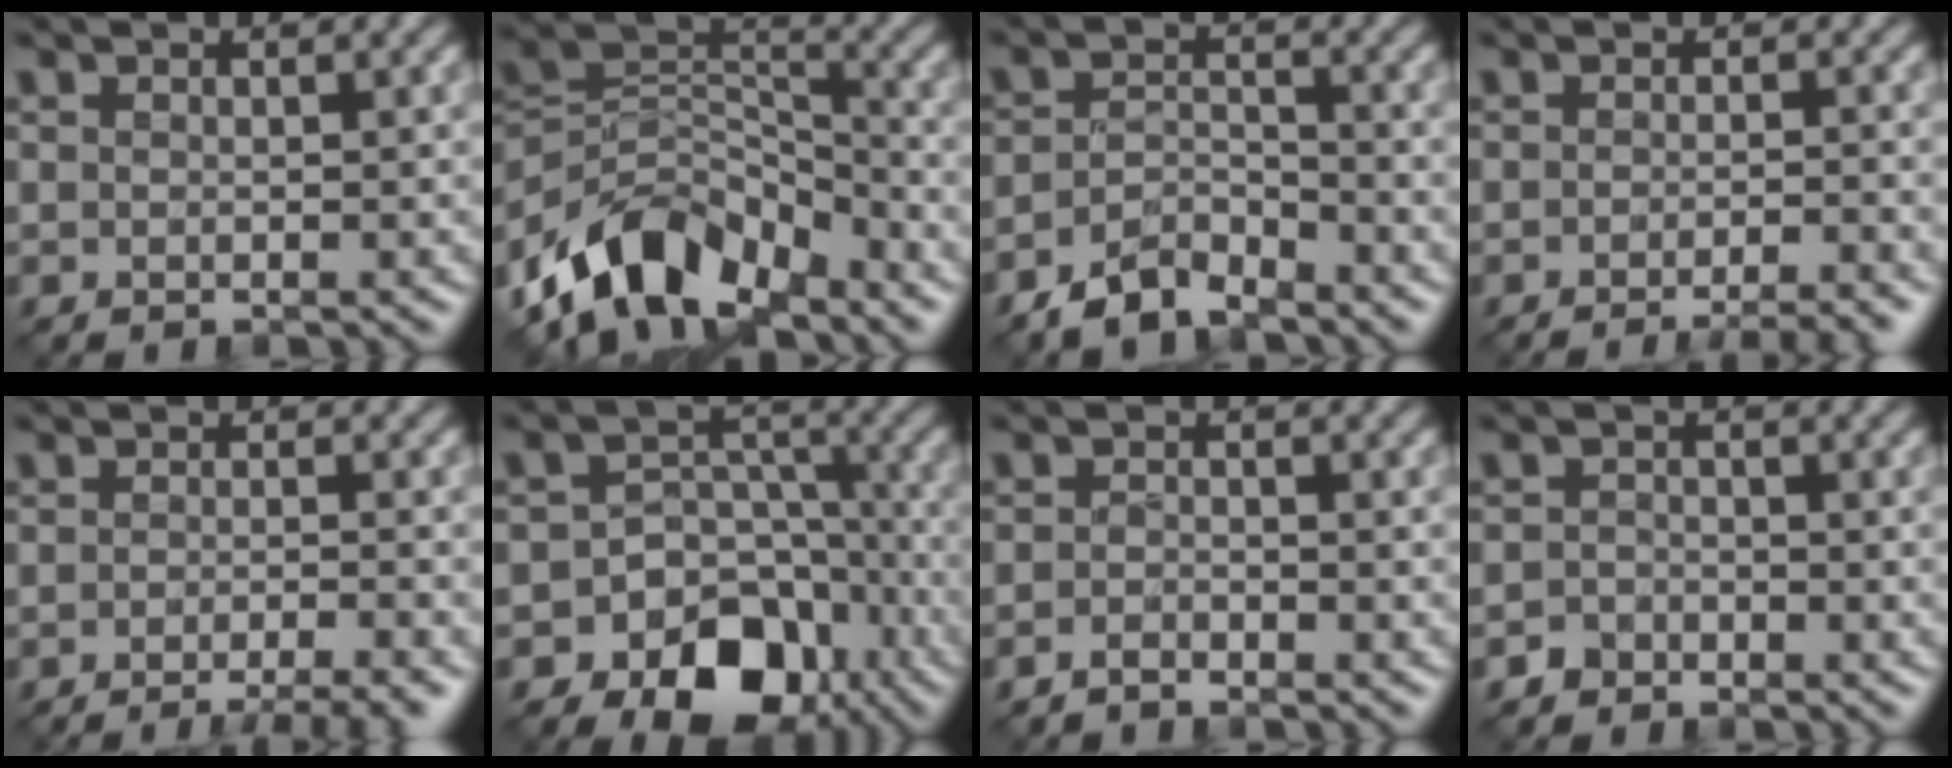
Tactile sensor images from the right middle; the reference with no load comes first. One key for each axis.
{"total": 9.3, "fx": -6.8, "fy": 4.5, "fz": 4.4, "tx": -0.062, "ty": 0.001, "tz": -0.138}
{"total": 3.5, "fx": -3.0, "fy": 1.2, "fz": 1.5, "tx": -0.031, "ty": 0.004, "tz": -0.061}
{"total": 3.7, "fx": -2.8, "fy": 0.3, "fz": 2.4, "tx": -0.029, "ty": 0.001, "tz": -0.043}
{"total": 4.2, "fx": -2.9, "fy": 0.4, "fz": 2.9, "tx": -0.036, "ty": -0.003, "tz": -0.047}
{"total": 11.0, "fx": -6.5, "fy": 8.0, "fz": 3.9, "tx": -0.039, "ty": 0.001, "tz": -0.121}
{"total": 1.1, "fx": -1.0, "fy": 0.1, "fz": 0.2, "tx": -0.005, "ty": 0.004, "tz": -0.022}
{"total": 1.3, "fx": -1.1, "fy": 0.6, "fz": -0.2, "tx": 0.009, "ty": 0.007, "tz": -0.021}